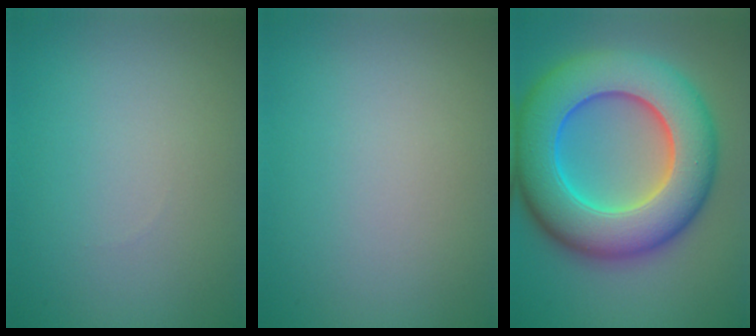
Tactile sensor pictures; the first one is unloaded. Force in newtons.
{"total": 0.0}
{"total": 13.3, "press": 13.3, "slide": 0.2}